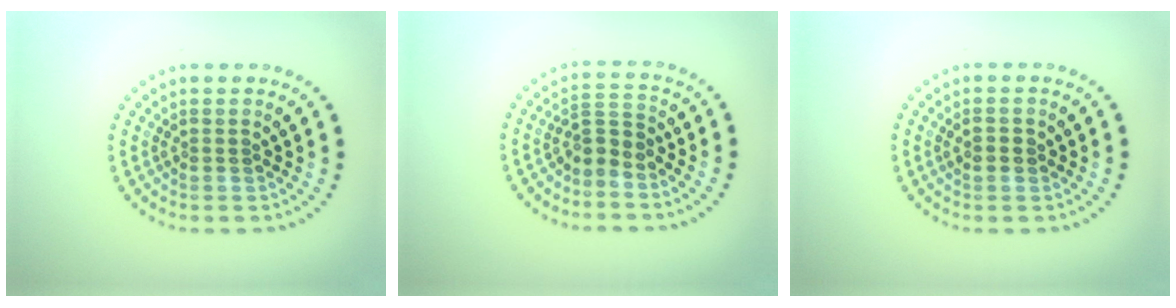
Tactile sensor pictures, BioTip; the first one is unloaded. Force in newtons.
{"total": 2.3, "press": 1.5, "slide": 1.7}
{"total": 0.9, "press": 0.9, "slide": 0.1}